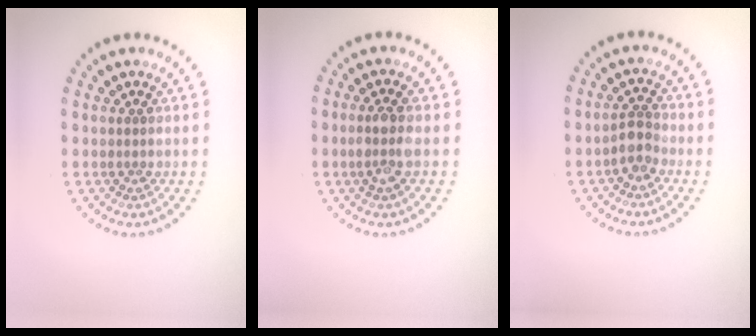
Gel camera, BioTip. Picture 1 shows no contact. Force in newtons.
{"total": 2.4, "press": 2.2, "slide": 1.1}
{"total": 2.1, "press": 1.8, "slide": 1.1}